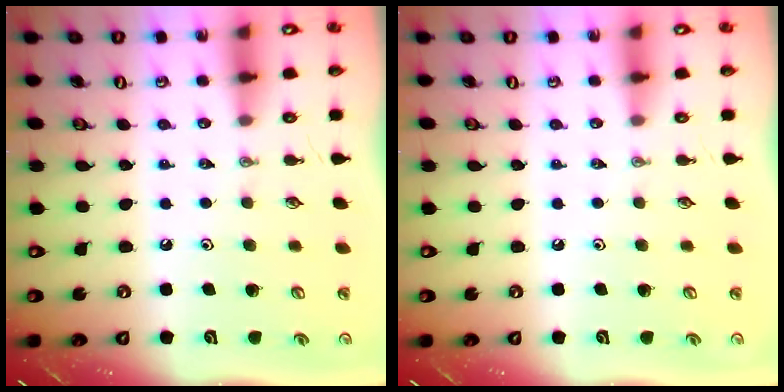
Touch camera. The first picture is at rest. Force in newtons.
{"total": 0.0}